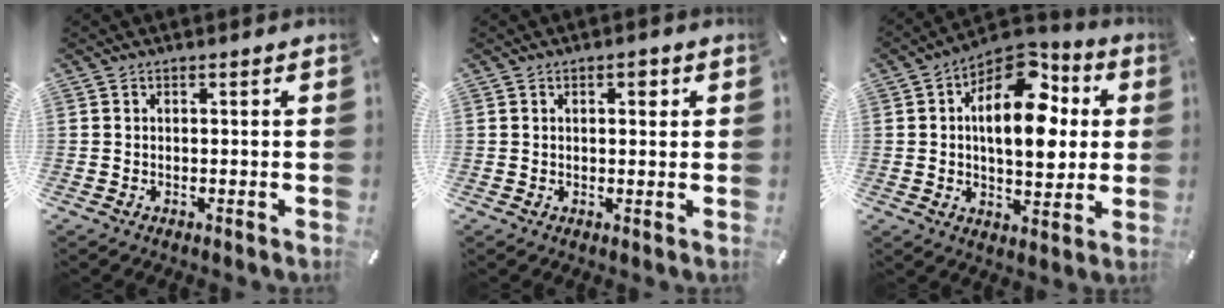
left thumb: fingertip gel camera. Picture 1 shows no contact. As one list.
[{"total": 2.3, "force": [0.7, 1.3, 1.7], "torque": [-0.021, 0.001, 0.006]}, {"total": 16.7, "force": [4.6, 10.0, 12.6], "torque": [-0.196, -0.033, 0.076]}]